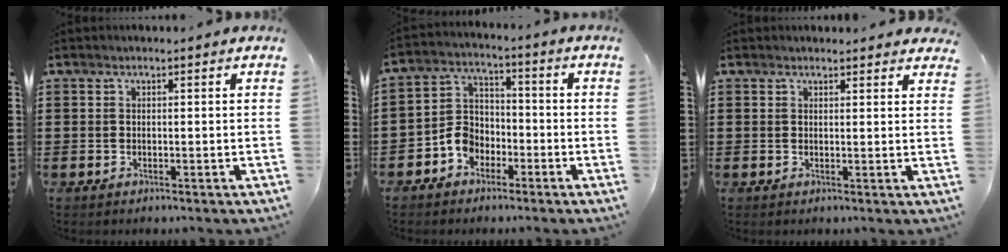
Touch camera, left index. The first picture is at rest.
{"total": 5.6, "force": [-3.5, 4.0, 1.9], "torque": [-0.061, 0.012, -0.074]}
{"total": 1.7, "force": [1.7, 0.4, 0.3], "torque": [-0.002, 0.000, 0.031]}